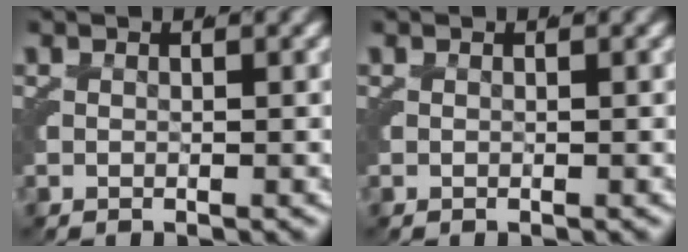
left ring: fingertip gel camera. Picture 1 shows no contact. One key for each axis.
{"total": 0.0}